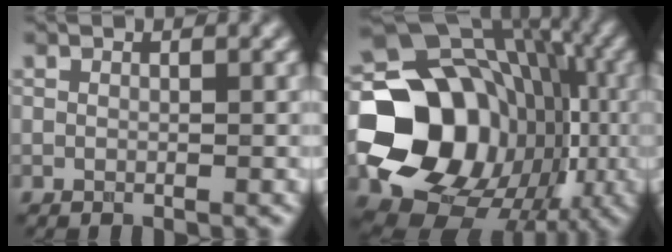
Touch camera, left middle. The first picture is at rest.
{"total": 18.9, "force": [-3.5, 15.7, 10.0], "torque": [-0.154, -0.020, -0.069]}